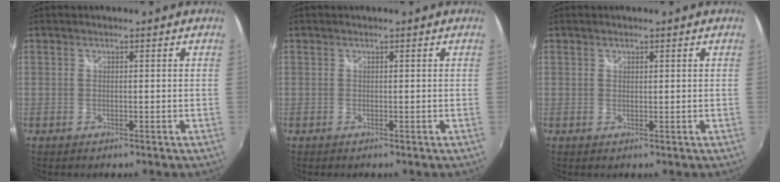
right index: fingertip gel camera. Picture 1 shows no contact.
{"total": 0.0}
{"total": 0.5, "force": [0.4, 0.3, 0.1], "torque": [-0.001, 0.000, 0.007]}